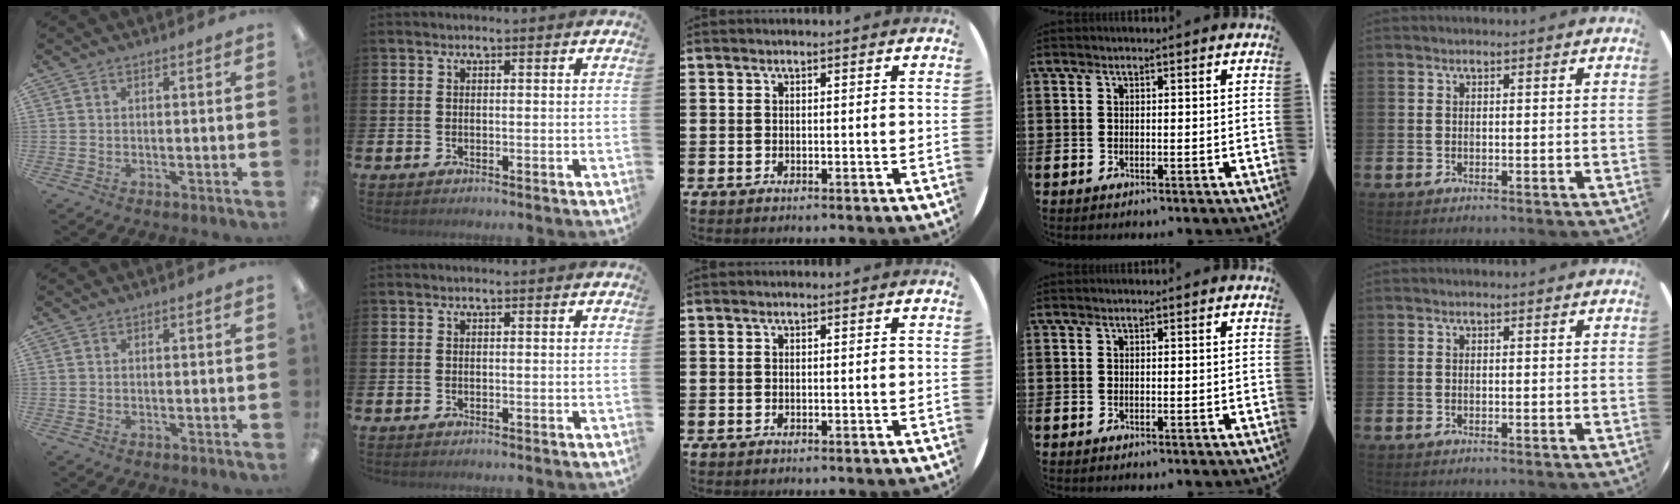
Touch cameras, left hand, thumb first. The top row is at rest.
{}